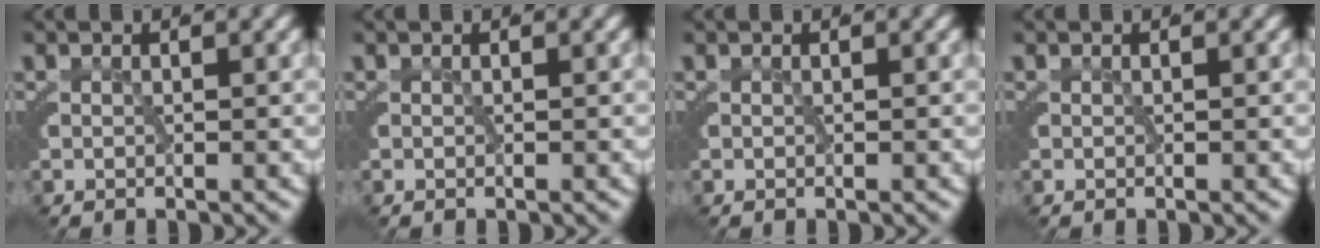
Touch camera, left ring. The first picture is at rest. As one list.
[{"total": 0.0}, {"total": 0.0}, {"total": 0.0}]